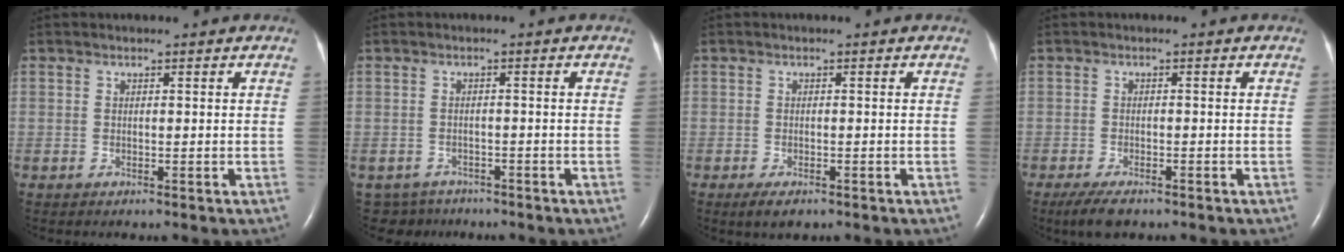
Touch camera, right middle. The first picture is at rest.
{"total": 4.1, "force": [-3.5, 2.2, -0.7], "torque": [0.009, 0.001, -0.055]}
{"total": 2.5, "force": [-1.6, 1.0, 1.7], "torque": [-0.034, -0.004, -0.021]}
{"total": 3.9, "force": [-2.8, 1.2, 2.5], "torque": [-0.055, -0.009, -0.046]}